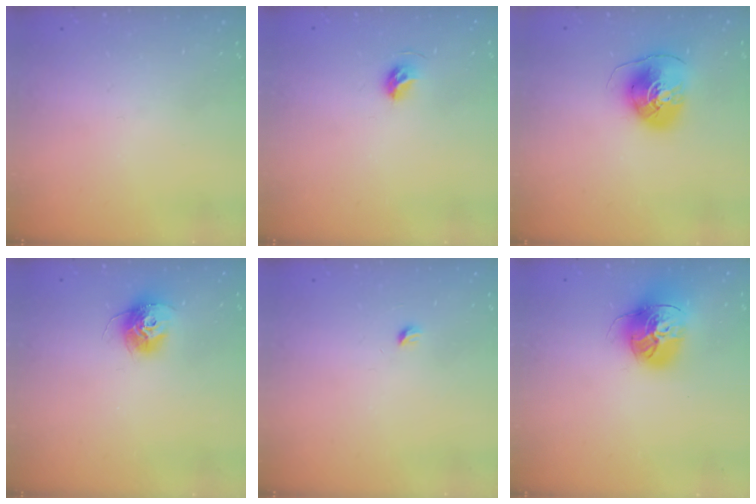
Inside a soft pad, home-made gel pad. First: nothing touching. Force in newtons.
{"total": 5.4, "press": 5.2, "slide": 1.2}
{"total": 9.5, "press": 9.4, "slide": 1.3}
{"total": 11.5, "press": 11.4, "slide": 0.8}
{"total": 2.9, "press": 2.9, "slide": 0.4}
{"total": 16.8, "press": 16.7, "slide": 1.9}